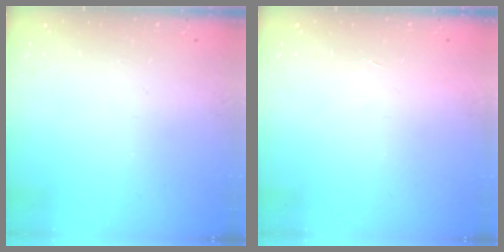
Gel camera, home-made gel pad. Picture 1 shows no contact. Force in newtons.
{"total": 1.6, "press": 1.5, "slide": 0.1}